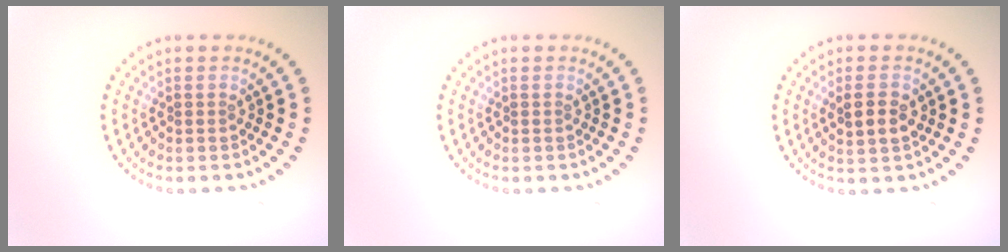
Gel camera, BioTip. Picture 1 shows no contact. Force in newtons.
{"total": 0.0}
{"total": 2.5, "press": 2.4, "slide": 0.6}